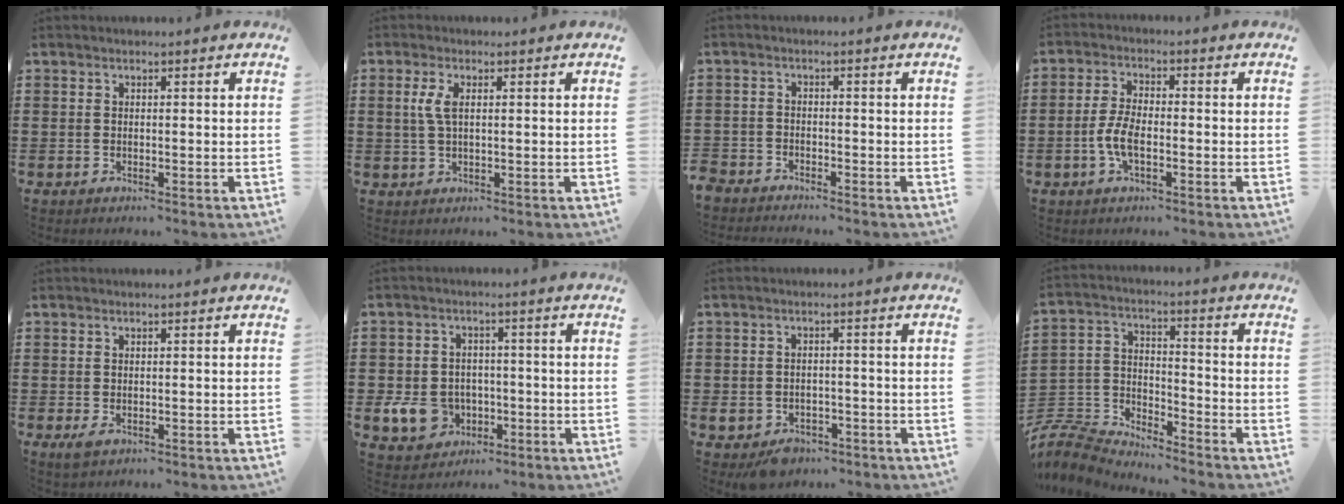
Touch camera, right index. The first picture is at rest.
{"total": 3.1, "force": [0.7, 1.1, 2.8], "torque": [-0.066, 0.005, 0.008]}
{"total": 2.5, "force": [-2.4, 0.6, -0.3], "torque": [-0.009, -0.001, -0.057]}
{"total": 4.8, "force": [-1.5, 2.1, 4.1], "torque": [-0.099, -0.002, -0.034]}
{"total": 1.1, "force": [-0.2, 0.6, 0.9], "torque": [-0.027, -0.004, -0.006]}
{"total": 6.8, "force": [-1.9, 5.5, 3.5], "torque": [-0.099, 0.005, -0.036]}
{"total": 3.2, "force": [-2.6, 1.7, 0.7], "torque": [-0.026, -0.001, -0.055]}
{"total": 6.4, "force": [-6.2, 1.5, 0.4], "torque": [-0.036, -0.001, -0.134]}